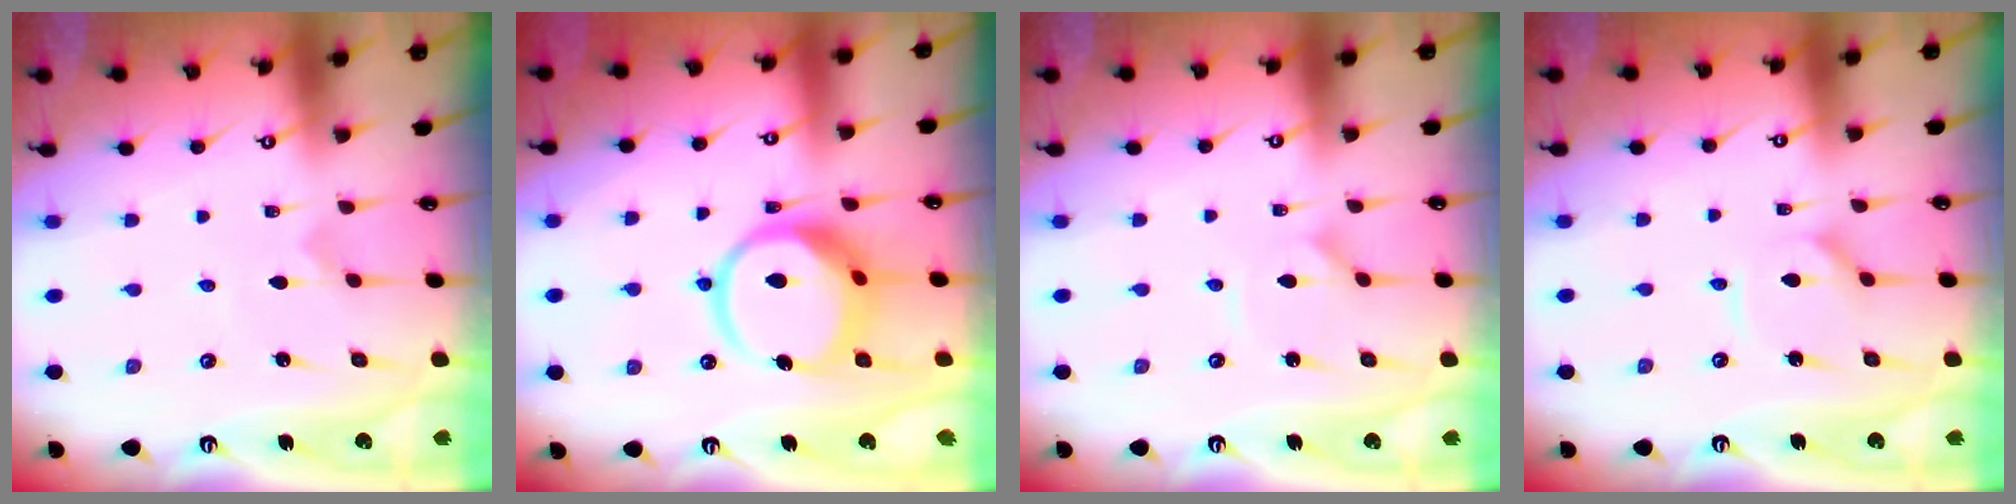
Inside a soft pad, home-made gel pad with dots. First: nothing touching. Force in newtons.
{"total": 13.8, "press": 13.7, "slide": 1.7}
{"total": 0.9, "press": 0.9, "slide": 0.0}
{"total": 2.5, "press": 2.5, "slide": 0.4}